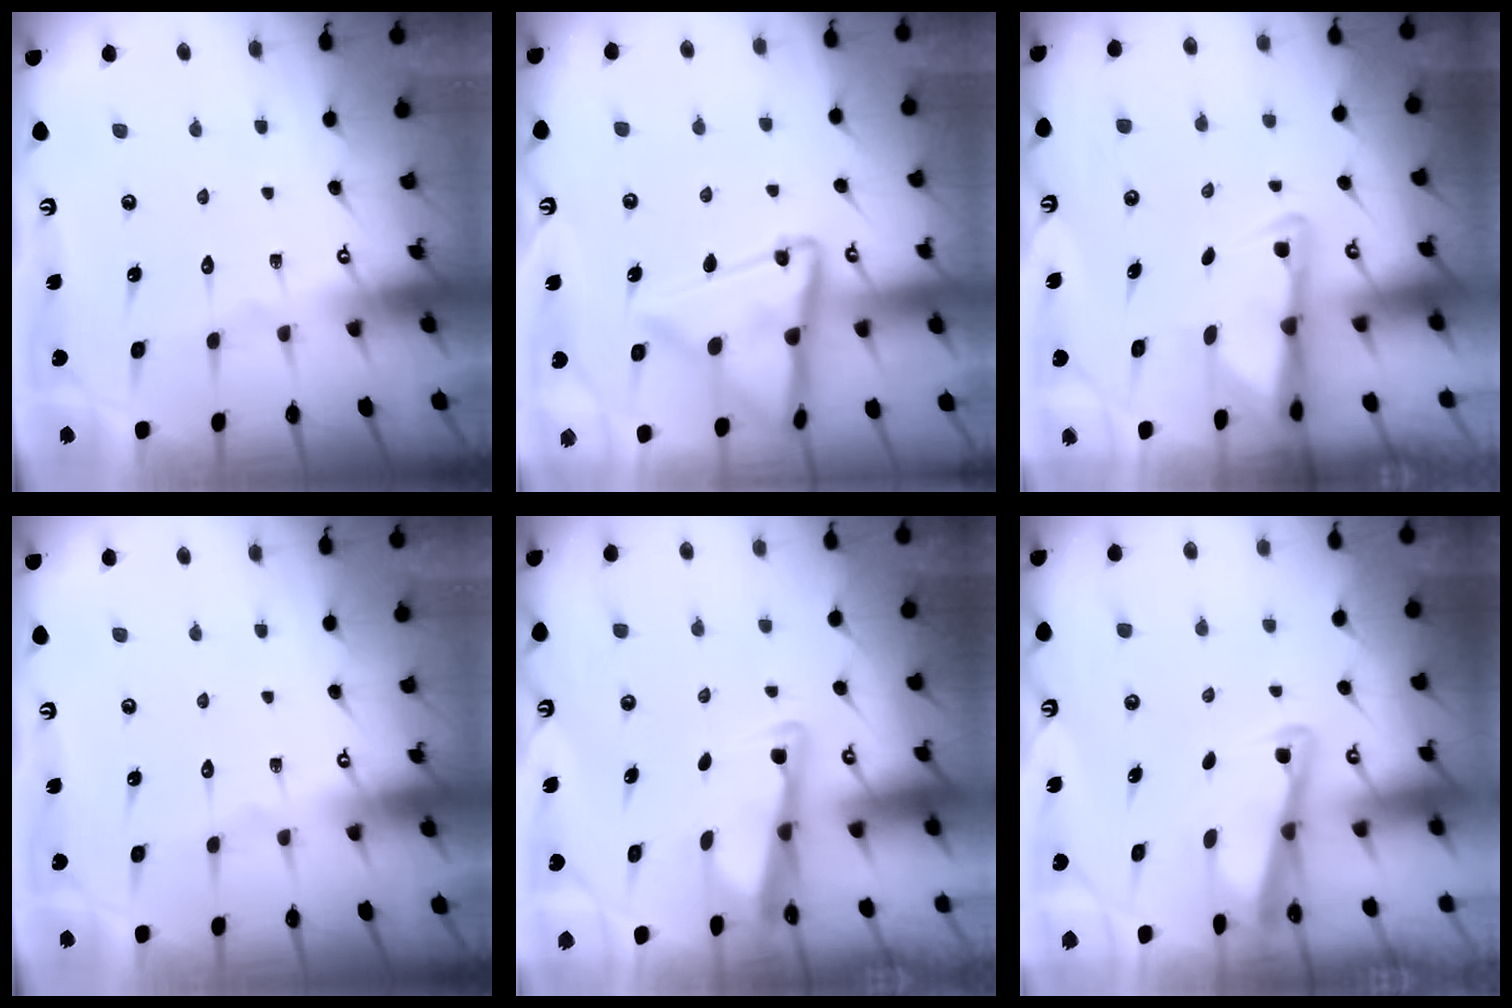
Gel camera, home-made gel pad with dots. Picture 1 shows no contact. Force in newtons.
{"total": 15.2, "press": 15.1, "slide": 1.3}
{"total": 3.0, "press": 2.9, "slide": 0.7}
{"total": 0.0}
{"total": 3.1, "press": 3.1, "slide": 0.4}
{"total": 2.8, "press": 2.8, "slide": 0.3}